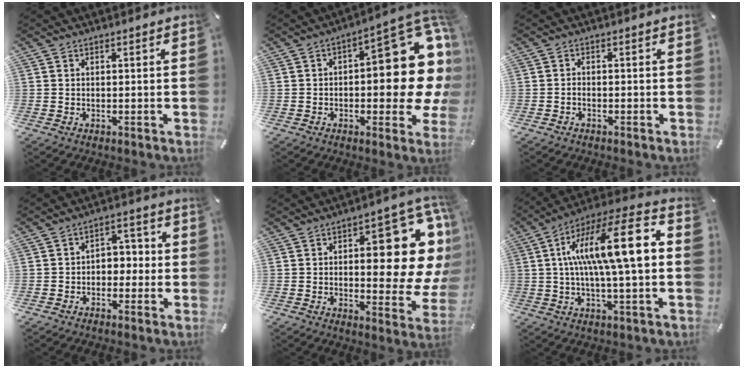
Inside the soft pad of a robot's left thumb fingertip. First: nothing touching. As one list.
[{"total": 22.1, "force": [2.8, 9.8, 19.6], "torque": [-0.226, -0.044, 0.050]}, {"total": 1.2, "force": [-1.0, 0.5, 0.6], "torque": [-0.013, 0.003, -0.019]}, {"total": 4.4, "force": [-2.0, 3.3, 2.1], "torque": [-0.031, 0.019, -0.042]}, {"total": 21.1, "force": [5.9, 8.9, 18.2], "torque": [-0.215, -0.066, 0.093]}, {"total": 19.2, "force": [2.9, 4.9, 18.4], "torque": [-0.325, -0.009, 0.037]}]